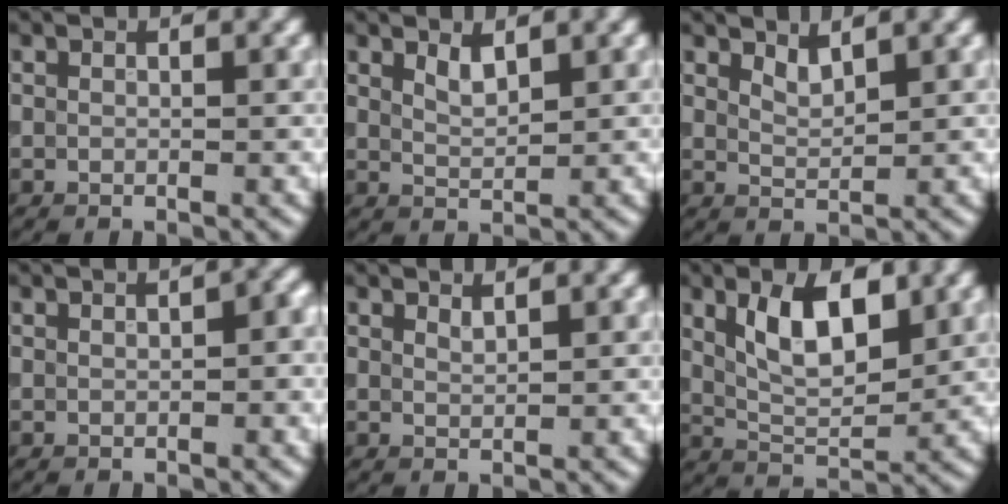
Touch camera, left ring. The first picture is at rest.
{"total": 1.6, "force": [1.1, 0.5, 1.0], "torque": [-0.023, -0.003, 0.023]}
{"total": 1.5, "force": [1.2, 0.4, 0.8], "torque": [-0.017, -0.005, 0.025]}
{"total": 1.9, "force": [0.3, 0.8, 1.8], "torque": [-0.020, 0.005, 0.008]}
{"total": 0.7, "force": [0.7, 0.1, 0.3], "torque": [-0.003, -0.002, 0.015]}
{"total": 6.2, "force": [2.1, 2.8, 5.1], "torque": [-0.093, 0.001, 0.038]}